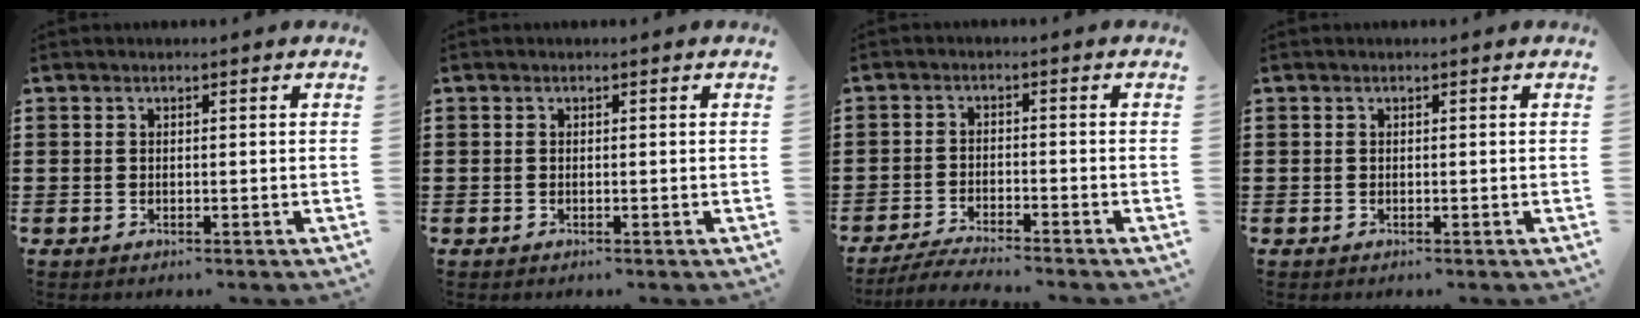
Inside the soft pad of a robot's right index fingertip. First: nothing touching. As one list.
[{"total": 0.0}, {"total": 3.5, "force": [-3.4, -0.2, 0.9], "torque": [-0.022, -0.004, -0.070]}, {"total": 0.0}]